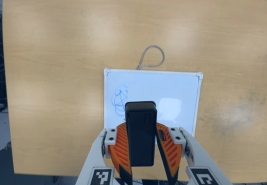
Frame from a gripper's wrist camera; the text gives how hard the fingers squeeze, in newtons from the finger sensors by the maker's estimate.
{"total": 7.1, "left": 6.6, "right": 7.5}